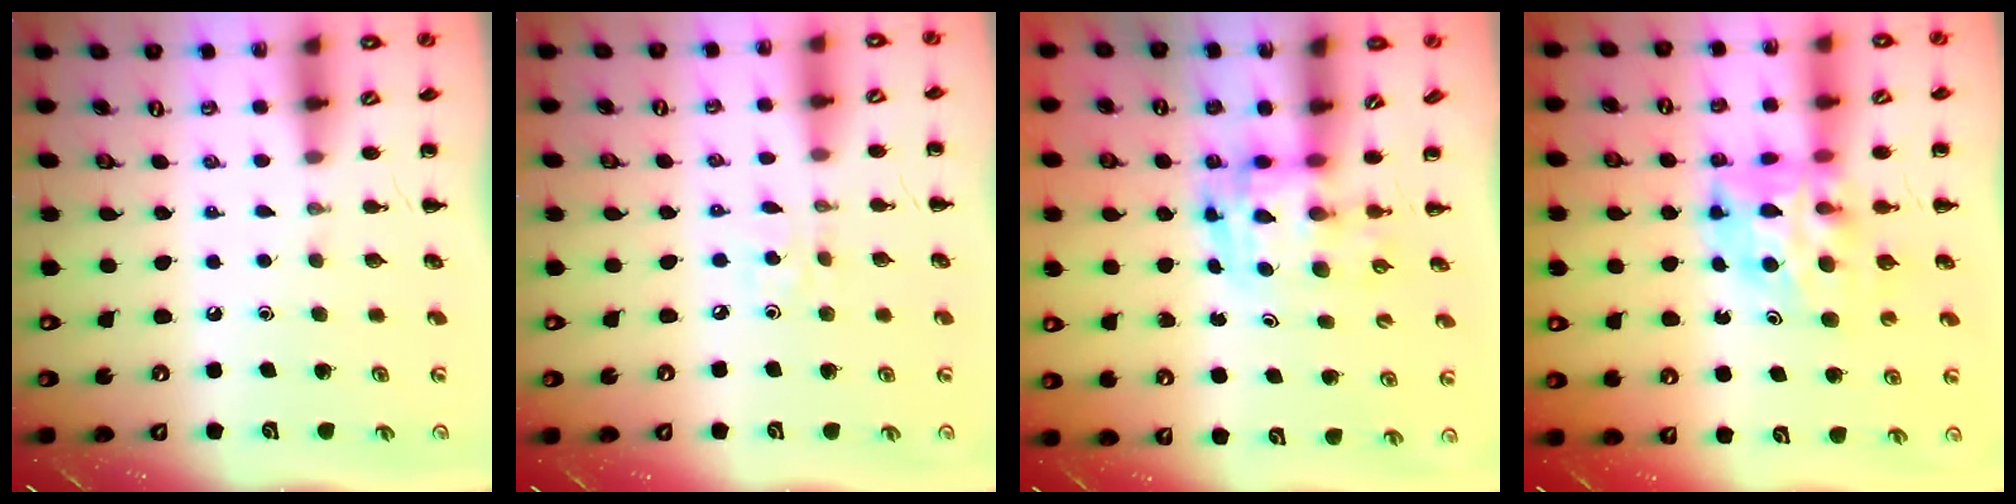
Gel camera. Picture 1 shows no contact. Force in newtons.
{"total": 2.0, "press": 1.9, "slide": 0.6}
{"total": 3.6, "press": 3.5, "slide": 0.7}
{"total": 9.2, "press": 8.9, "slide": 2.5}